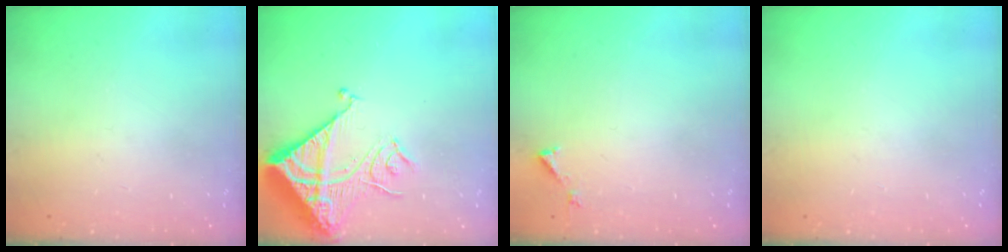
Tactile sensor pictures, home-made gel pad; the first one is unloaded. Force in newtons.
{"total": 15.6, "press": 15.4, "slide": 1.8}
{"total": 3.0, "press": 3.0, "slide": 0.2}
{"total": 0.0}